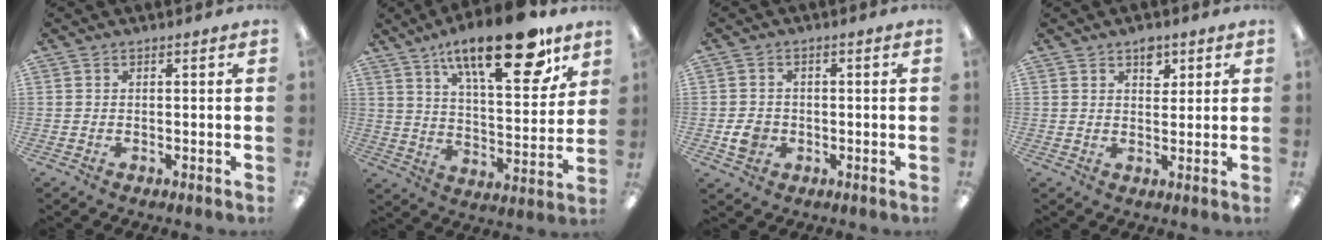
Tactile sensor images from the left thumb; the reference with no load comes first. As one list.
[{"total": 22.5, "force": [14.5, 7.7, 15.4], "torque": [-0.223, -0.085, 0.232]}, {"total": 3.3, "force": [-0.9, 2.7, 1.7], "torque": [-0.019, 0.003, -0.015]}, {"total": 4.1, "force": [2.5, 2.5, 2.1], "torque": [-0.004, -0.014, 0.038]}]